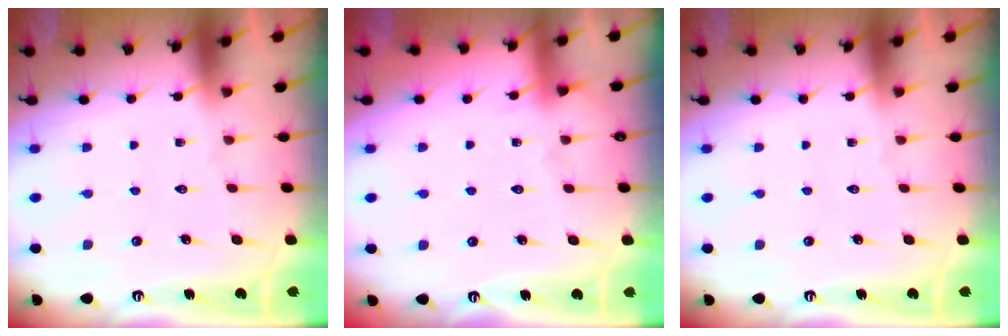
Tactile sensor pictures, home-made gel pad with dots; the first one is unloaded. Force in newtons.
{"total": 2.9, "press": 2.9, "slide": 0.4}
{"total": 0.0}